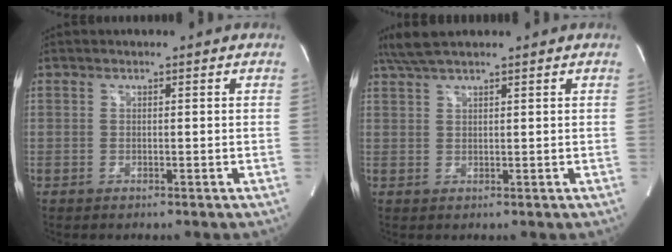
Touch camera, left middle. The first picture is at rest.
{"total": 5.1, "force": [4.2, 0.5, 2.9], "torque": [-0.060, 0.026, 0.082]}